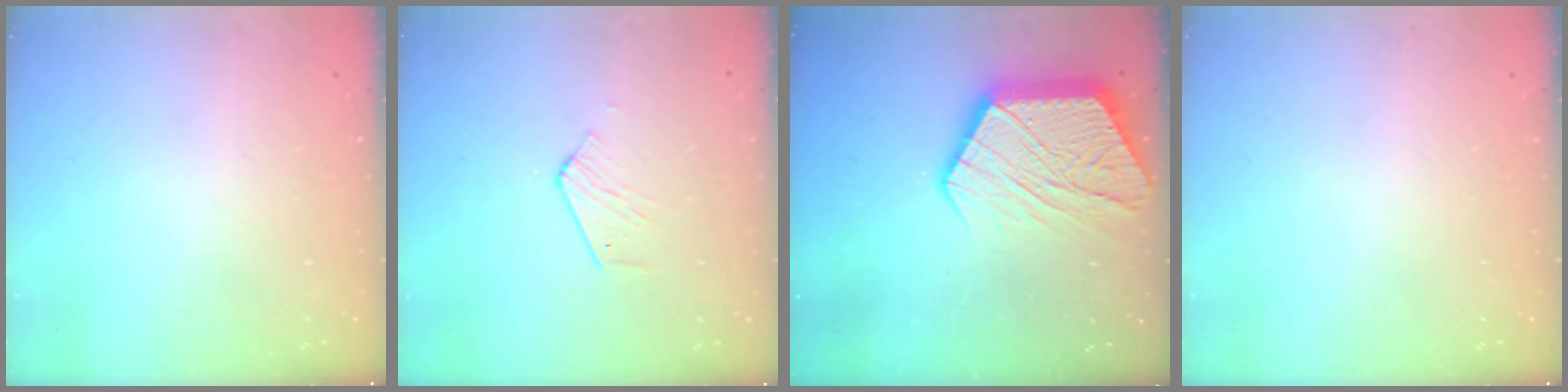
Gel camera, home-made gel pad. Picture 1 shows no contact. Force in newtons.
{"total": 3.1, "press": 3.1, "slide": 0.2}
{"total": 18.5, "press": 18.5, "slide": 1.2}
{"total": 0.0}